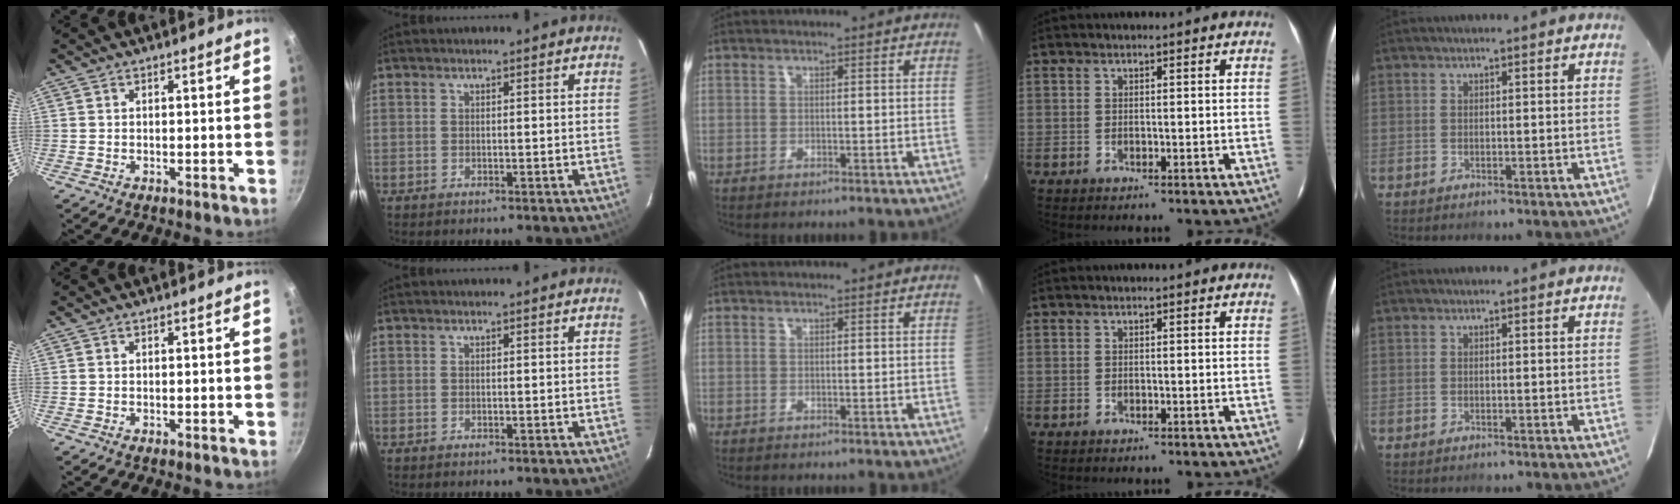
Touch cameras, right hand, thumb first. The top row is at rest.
{}